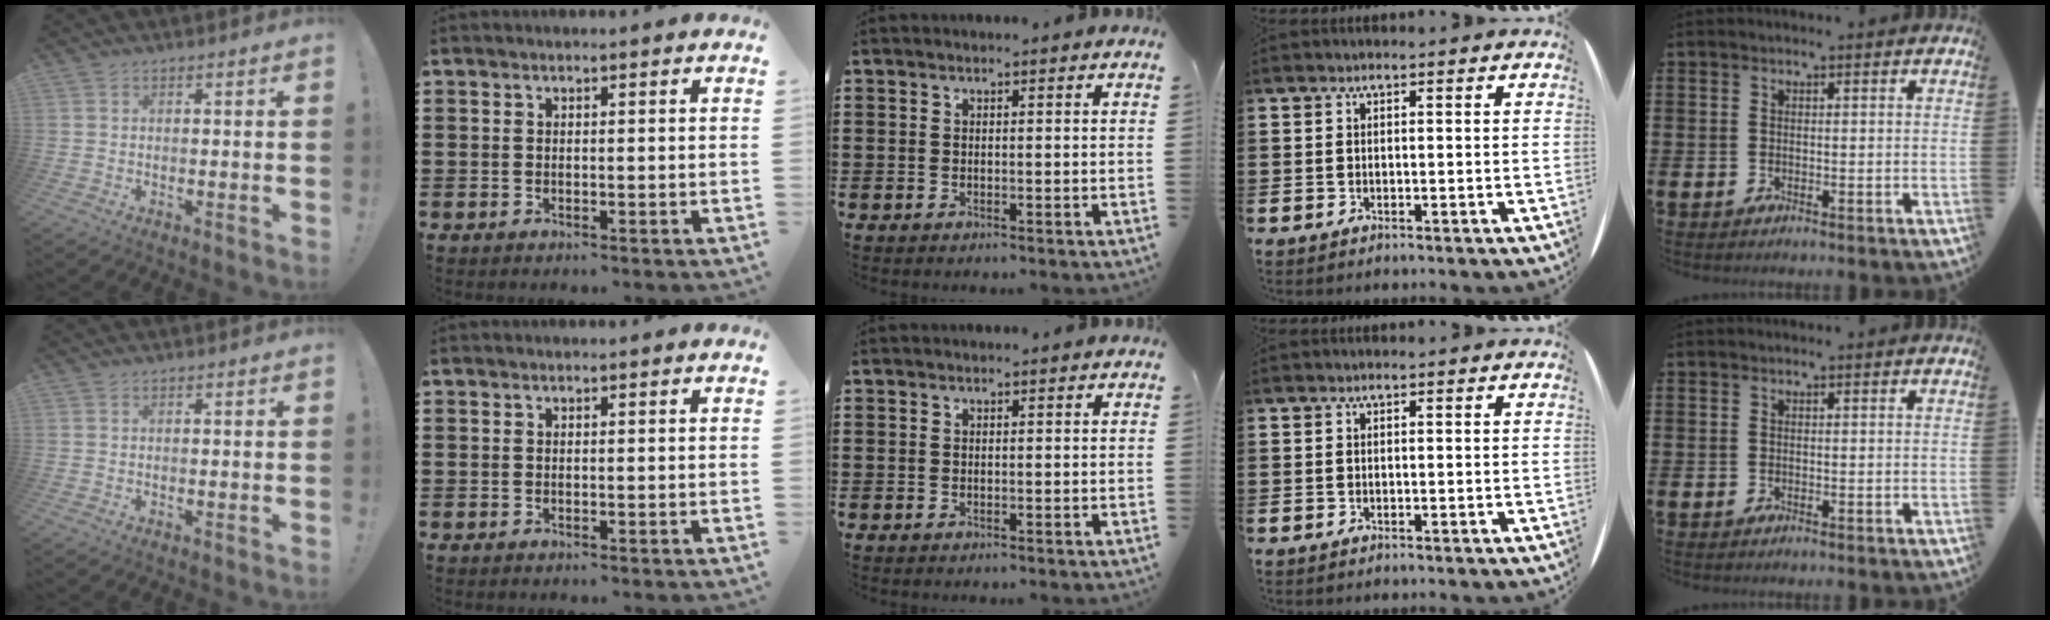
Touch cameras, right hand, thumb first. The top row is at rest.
{}